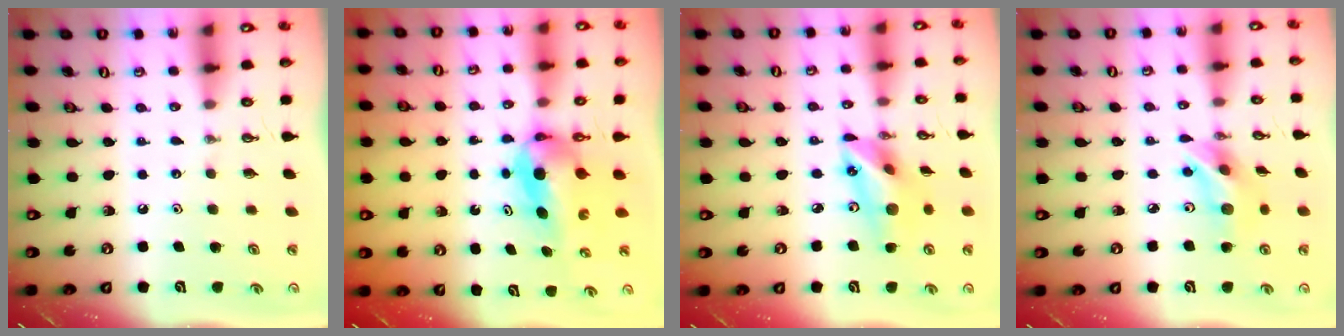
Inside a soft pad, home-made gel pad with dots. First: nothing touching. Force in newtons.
{"total": 5.6, "press": 5.1, "slide": 2.3}
{"total": 15.7, "press": 15.3, "slide": 3.7}
{"total": 12.5, "press": 12.0, "slide": 3.2}